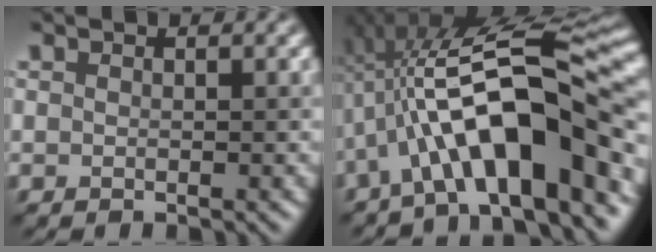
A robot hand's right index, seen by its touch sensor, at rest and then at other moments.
{"total": 12.6, "force": [-3.2, 4.1, 11.5], "torque": [-0.176, 0.027, -0.056]}